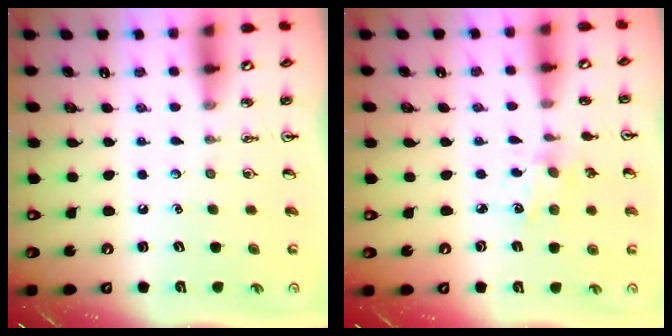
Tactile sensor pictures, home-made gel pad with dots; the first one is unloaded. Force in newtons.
{"total": 2.5, "press": 2.4, "slide": 0.4}